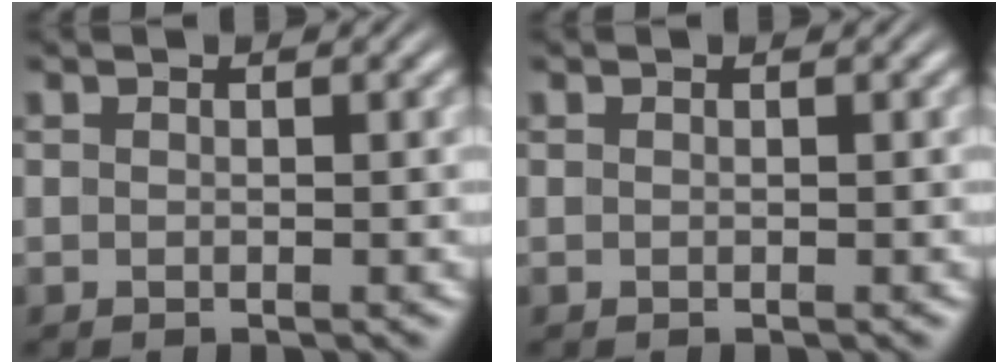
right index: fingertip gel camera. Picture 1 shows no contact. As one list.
[{"total": 0.0}]